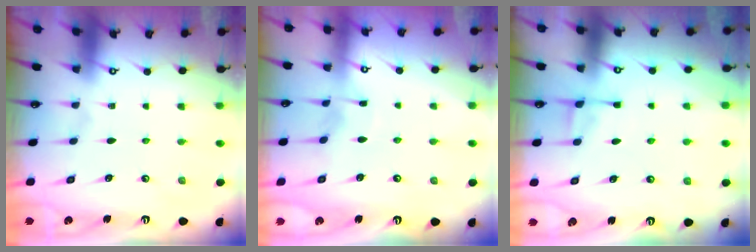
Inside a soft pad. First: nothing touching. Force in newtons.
{"total": 2.9, "press": 2.9, "slide": 0.2}
{"total": 4.4, "press": 4.2, "slide": 1.0}